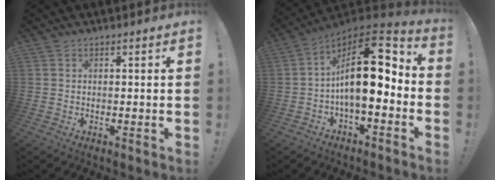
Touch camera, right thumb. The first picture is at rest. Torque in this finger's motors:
{"motor_torque": [2.14, 2.87, 1.58, -1.19, 0.66]}